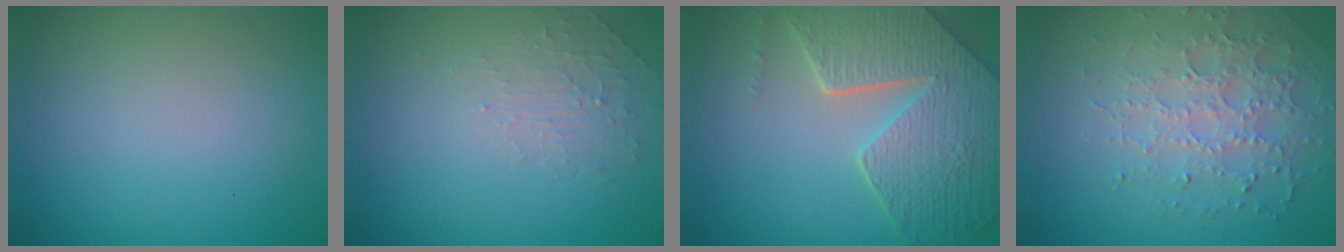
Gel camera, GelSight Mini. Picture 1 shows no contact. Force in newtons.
{"total": 1.8, "press": 0.5, "slide": 1.7}
{"total": 8.6, "press": 6.2, "slide": 5.9}
{"total": 4.2, "press": 3.8, "slide": 1.6}